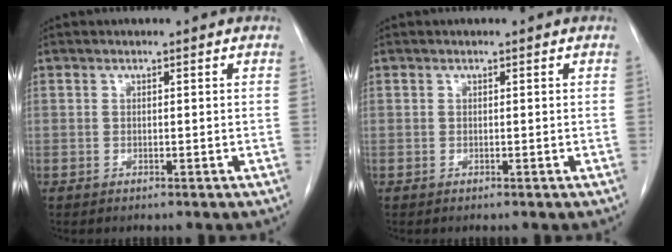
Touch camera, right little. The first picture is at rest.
{"total": 0.0}